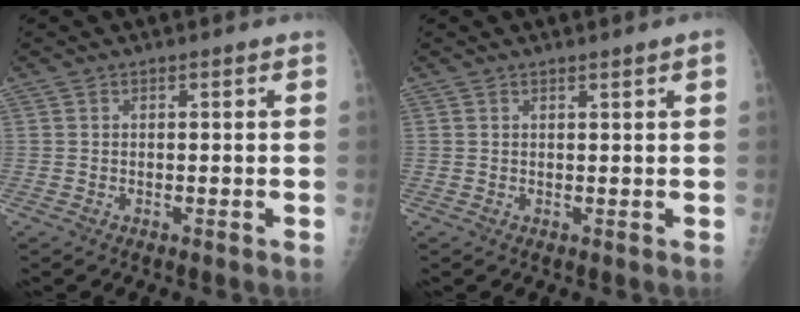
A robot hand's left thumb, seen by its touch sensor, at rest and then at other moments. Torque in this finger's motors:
{"motor_torque": [-0.25, -0.26, 0.02, 0.12, 0.03]}